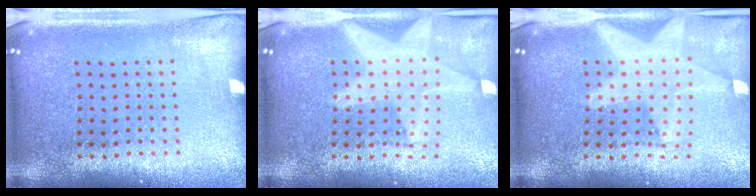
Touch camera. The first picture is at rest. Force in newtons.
{"total": 2.3, "press": 1.9, "slide": 1.3}
{"total": 2.1, "press": 1.7, "slide": 1.2}